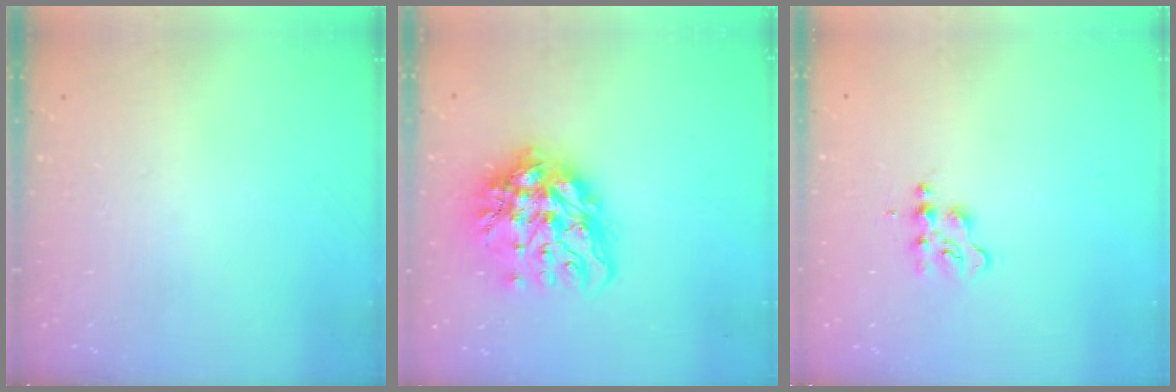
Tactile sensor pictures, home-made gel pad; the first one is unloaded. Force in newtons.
{"total": 17.1, "press": 17.0, "slide": 2.0}
{"total": 3.0, "press": 3.0, "slide": 0.4}